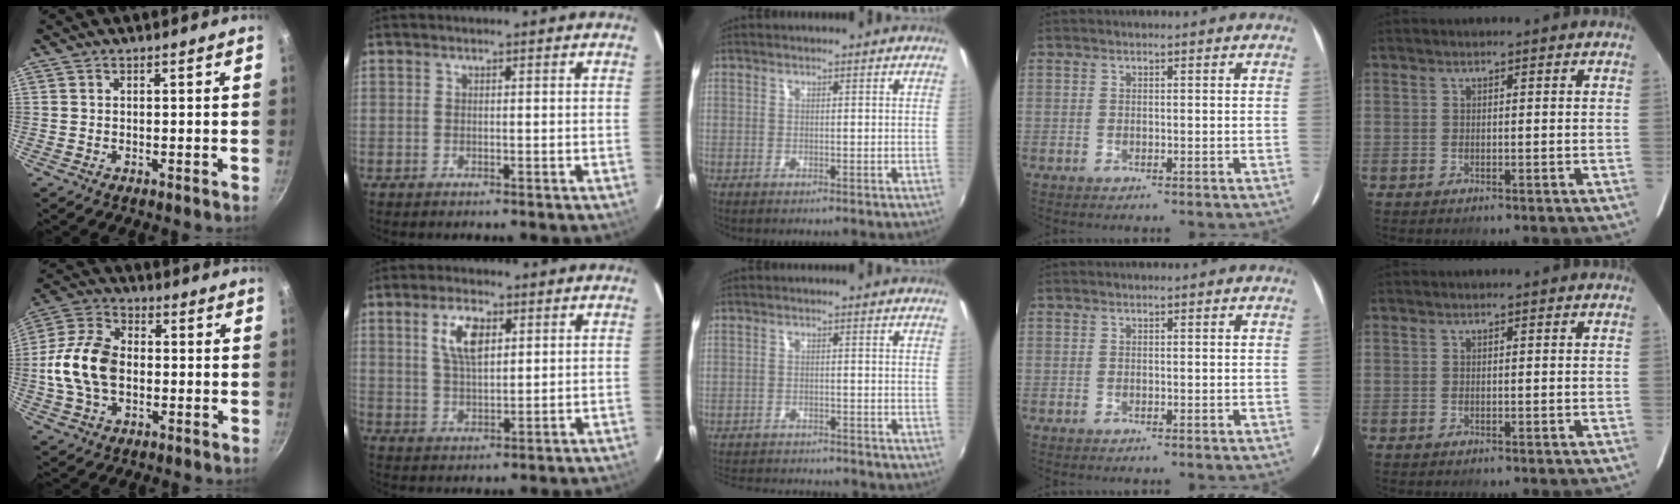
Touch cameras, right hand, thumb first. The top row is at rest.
{"thumb": {"total": 13.7, "force": [-1.1, 9.1, 10.1], "torque": [-0.184, 0.026, -0.034]}, "index": {"total": 7.1, "force": [2.8, 3.2, 5.7], "torque": [-0.105, 0.008, 0.055]}, "middle": {"total": 11.8, "force": [-10.8, 2.8, 4.0], "torque": [-0.099, -0.007, -0.160]}}